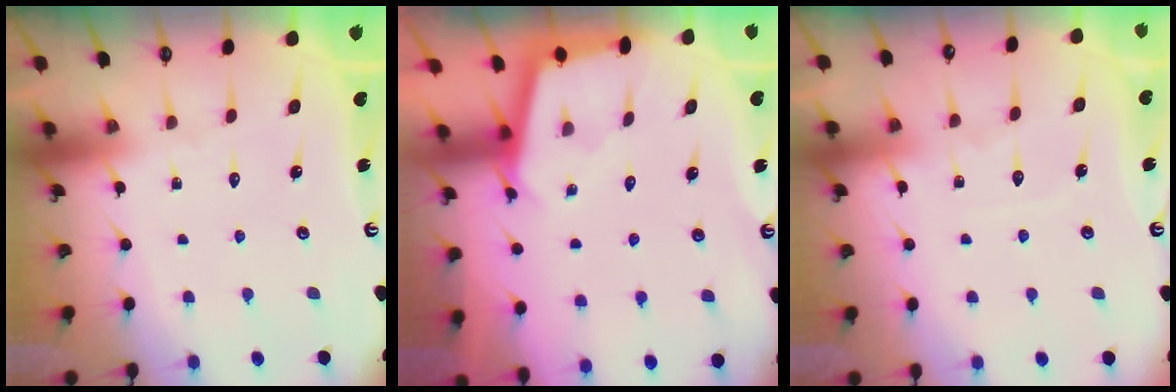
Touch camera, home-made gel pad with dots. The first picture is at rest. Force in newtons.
{"total": 2.5, "press": 2.5, "slide": 0.2}
{"total": 6.3, "press": 6.3, "slide": 0.5}